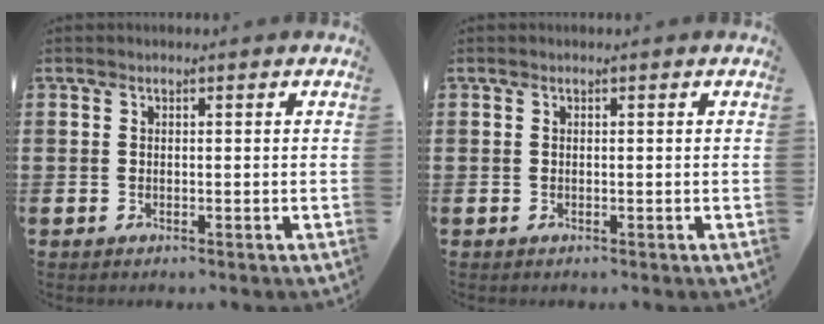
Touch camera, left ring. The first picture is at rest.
{"total": 0.0}